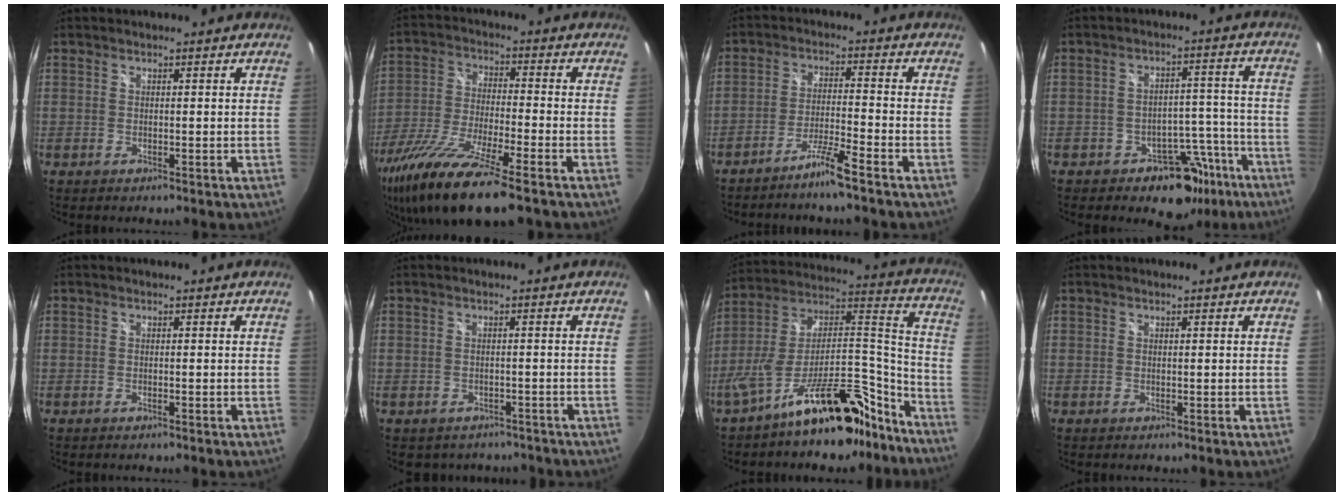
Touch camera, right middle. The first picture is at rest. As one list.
[{"total": 18.5, "force": [-13.0, 2.5, 12.9], "torque": [-0.264, -0.056, -0.238]}, {"total": 5.3, "force": [-4.3, -1.1, 2.8], "torque": [-0.073, 0.005, -0.080]}, {"total": 10.3, "force": [-7.0, 6.6, 3.7], "torque": [-0.042, 0.045, -0.075]}, {"total": 0.5, "force": [-0.5, 0.1, 0.2], "torque": [-0.002, -0.002, -0.009]}, {"total": 4.7, "force": [-3.7, 2.8, 1.0], "torque": [-0.020, -0.005, -0.041]}, {"total": 20.2, "force": [-15.1, 6.9, 11.6], "torque": [-0.183, 0.040, -0.232]}, {"total": 0.0}]